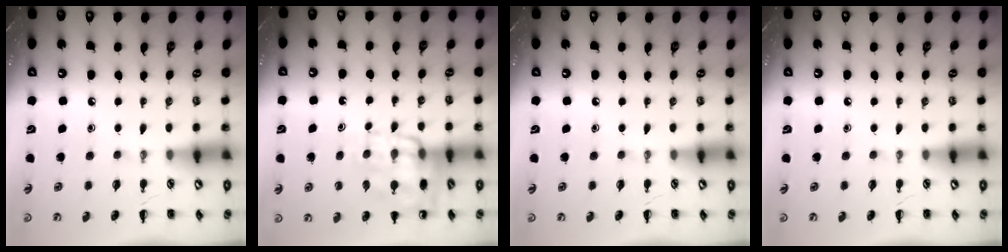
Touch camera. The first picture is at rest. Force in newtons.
{"total": 13.1, "press": 12.9, "slide": 2.6}
{"total": 0.0}
{"total": 0.0}